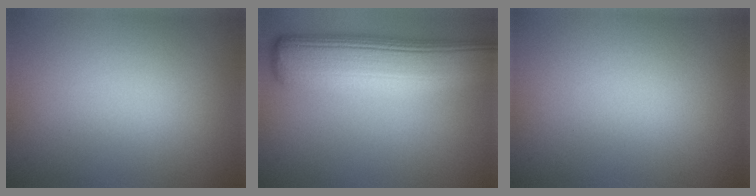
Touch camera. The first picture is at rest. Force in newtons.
{"total": 10.4, "press": 10.4, "slide": 0.7}
{"total": 0.0}